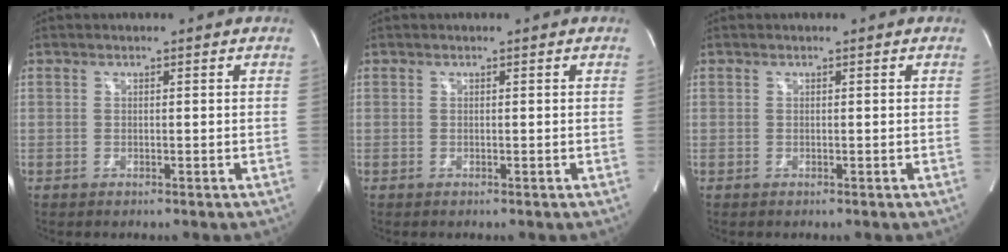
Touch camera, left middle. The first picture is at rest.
{"total": 0.0}
{"total": 0.0}